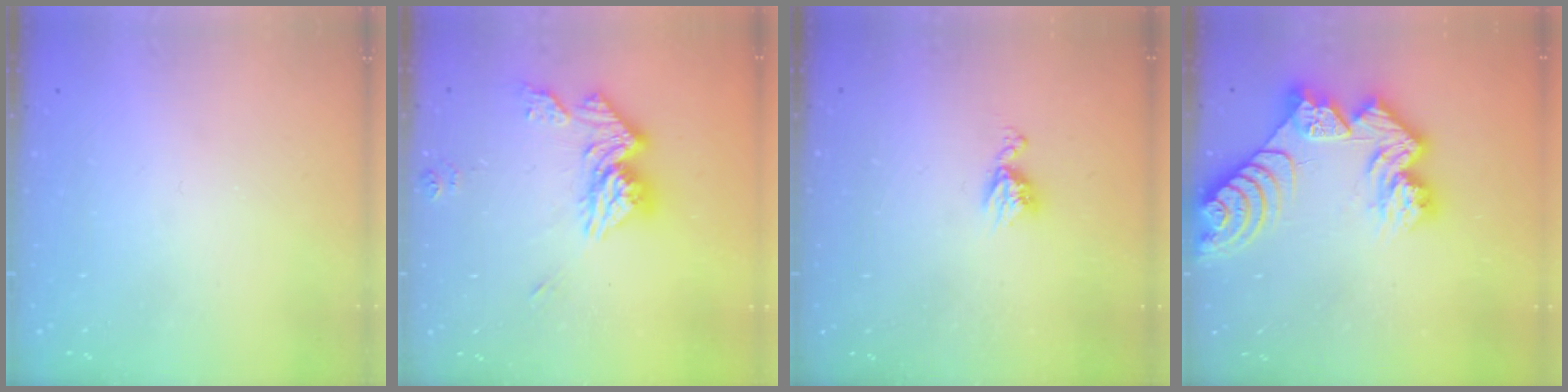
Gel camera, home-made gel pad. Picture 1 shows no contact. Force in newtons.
{"total": 14.8, "press": 14.7, "slide": 1.6}
{"total": 6.4, "press": 6.4, "slide": 0.5}
{"total": 15.1, "press": 15.0, "slide": 1.4}